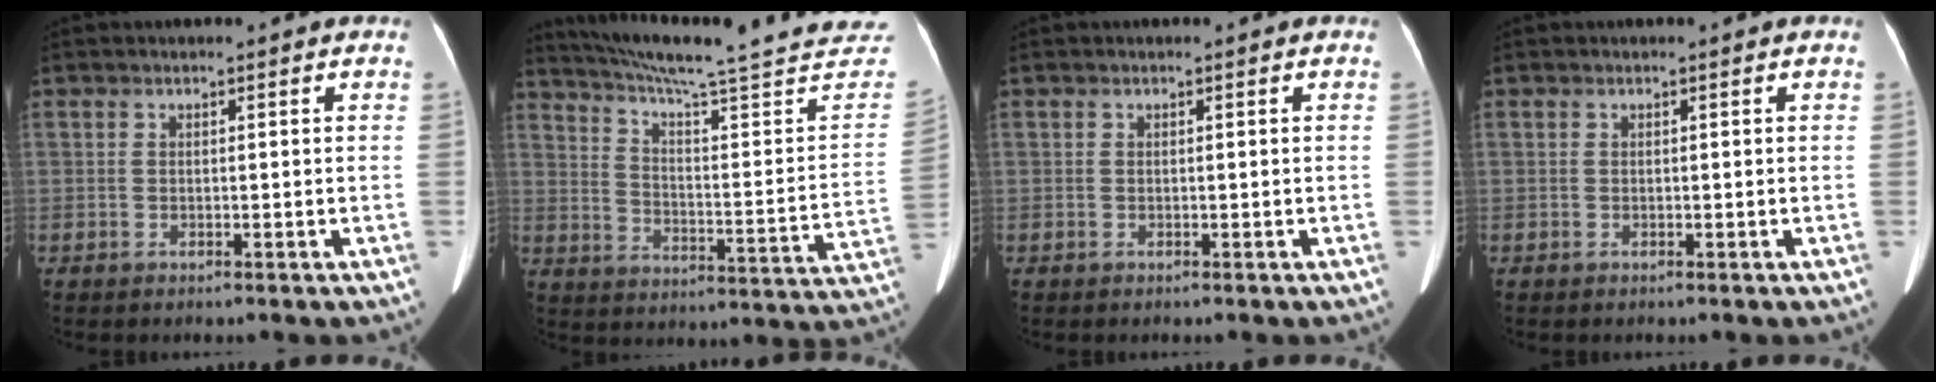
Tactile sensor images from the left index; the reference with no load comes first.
{"total": 31.5, "force": [28.2, 1.9, 13.8], "torque": [-0.209, -0.108, 0.356]}
{"total": 0.0}
{"total": 0.0}